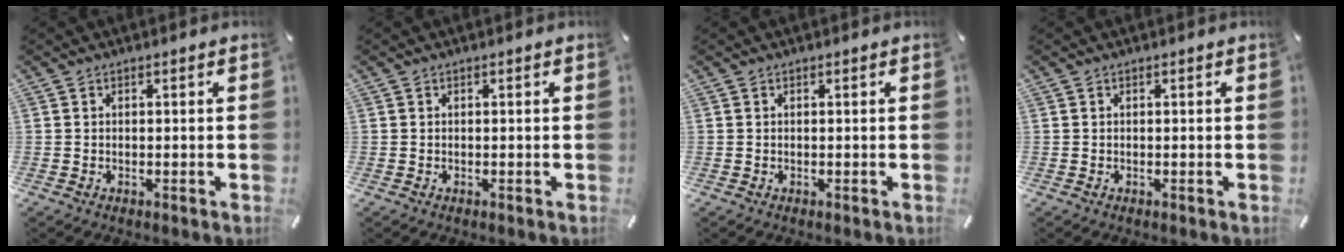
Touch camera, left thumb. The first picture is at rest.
{"total": 0.0}
{"total": 0.0}
{"total": 0.0}